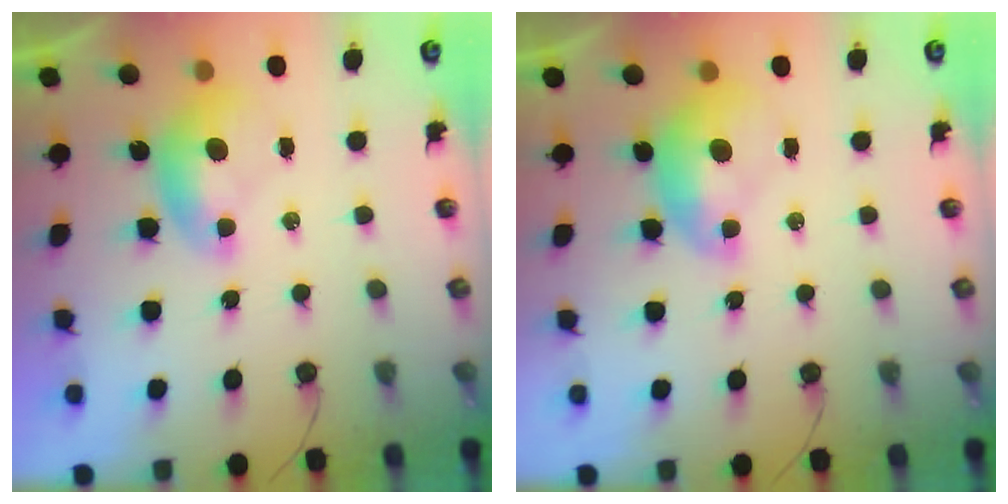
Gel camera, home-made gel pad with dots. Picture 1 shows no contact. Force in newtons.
{"total": 1.6, "press": 1.6, "slide": 0.3}